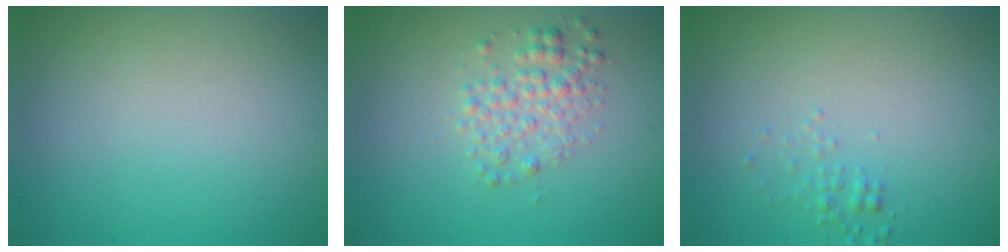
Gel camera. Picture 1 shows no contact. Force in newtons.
{"total": 2.5, "press": 2.5, "slide": 0.1}
{"total": 0.9, "press": 0.9, "slide": 0.0}